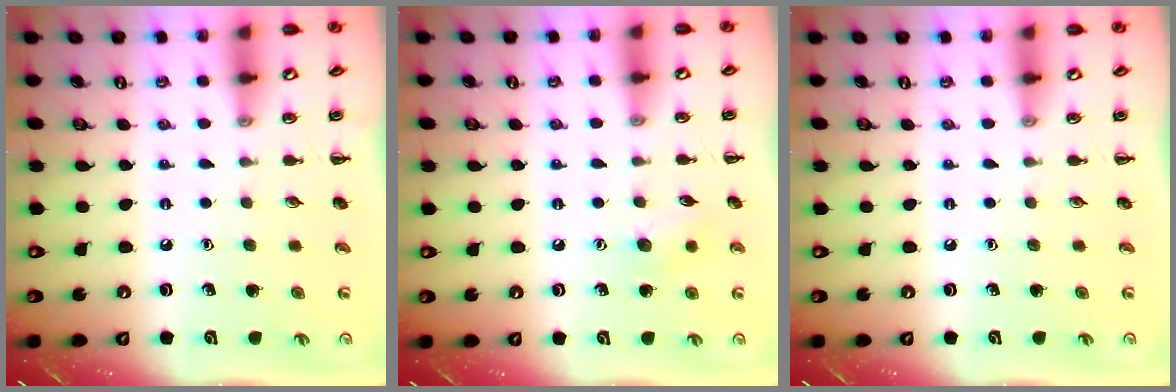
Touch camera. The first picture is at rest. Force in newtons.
{"total": 6.3, "press": 6.1, "slide": 1.5}
{"total": 0.0}